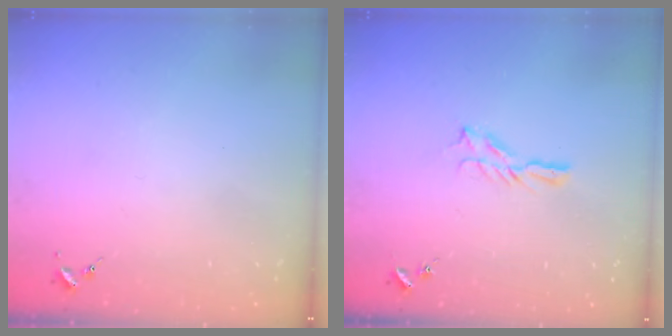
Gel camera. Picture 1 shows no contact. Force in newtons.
{"total": 6.2, "press": 6.2, "slide": 0.1}